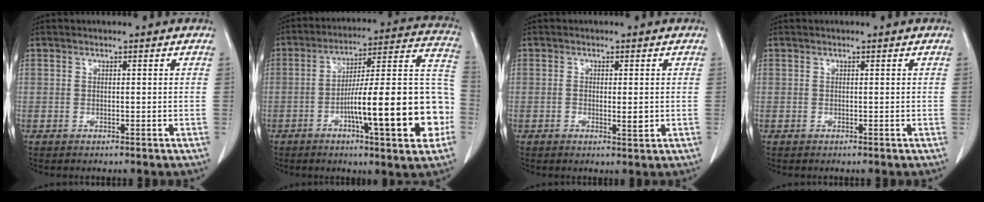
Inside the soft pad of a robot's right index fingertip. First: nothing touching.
{"total": 21.5, "force": [-6.4, 2.5, 20.3], "torque": [-0.248, 0.023, -0.092]}
{"total": 2.3, "force": [-0.3, 0.7, 2.2], "torque": [-0.034, -0.004, -0.004]}
{"total": 0.0}